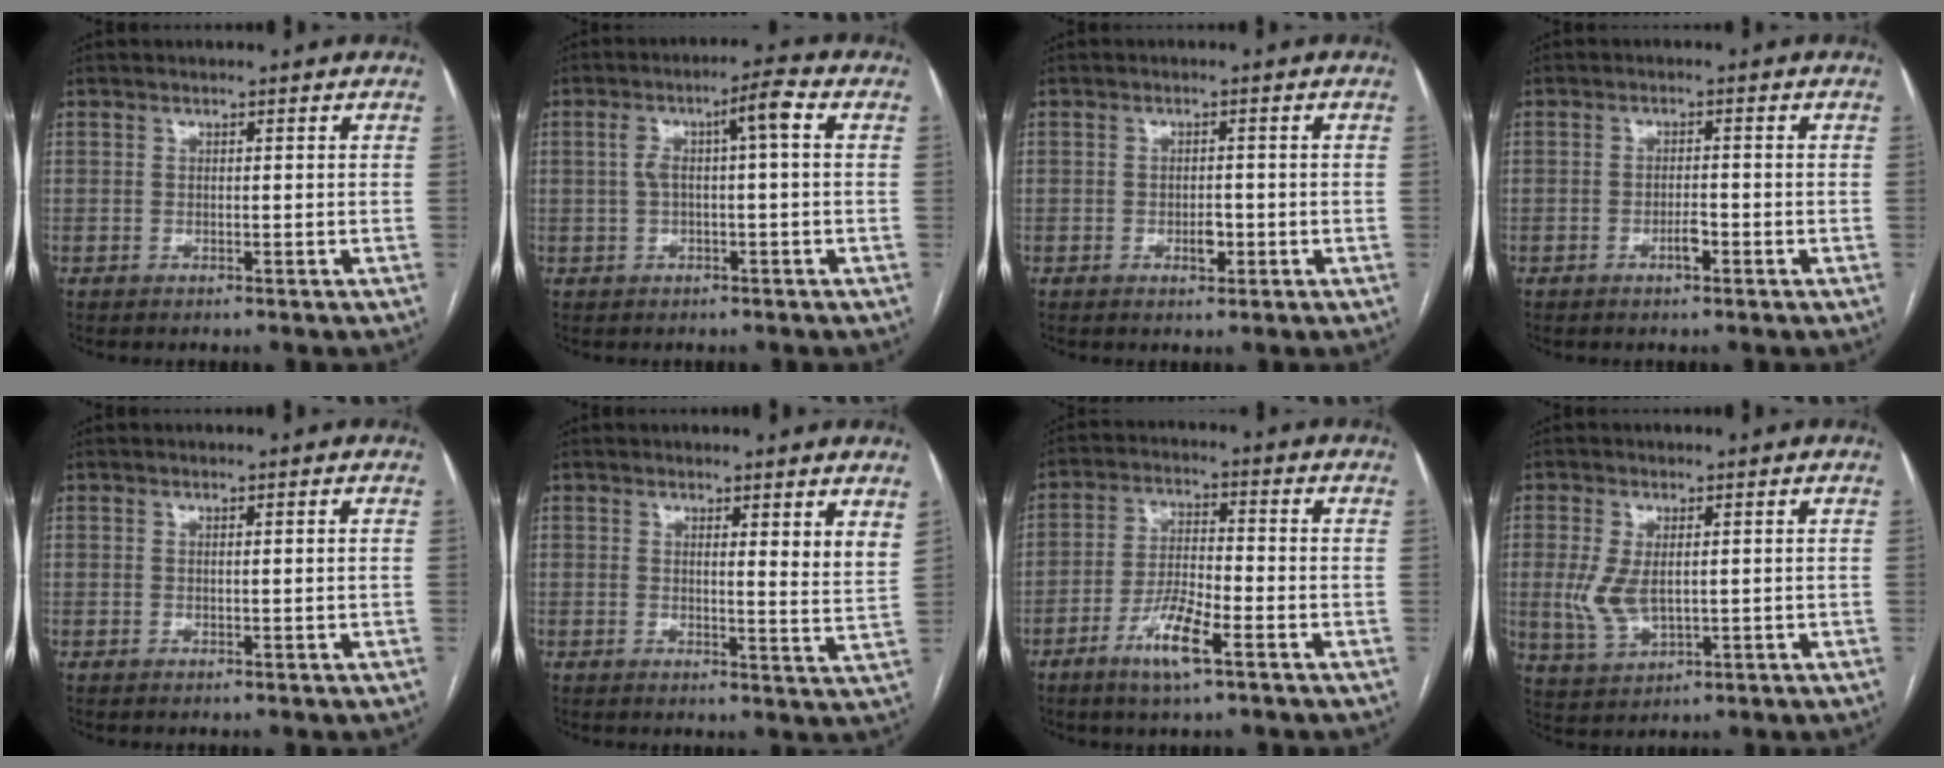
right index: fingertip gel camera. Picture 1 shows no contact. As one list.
[{"total": 5.9, "force": [0.9, 0.8, 5.8], "torque": [-0.106, 0.028, 0.017]}, {"total": 2.2, "force": [-0.7, 1.1, 1.7], "torque": [-0.029, 0.001, -0.008]}, {"total": 2.1, "force": [-1.1, 0.5, 1.7], "torque": [-0.030, 0.001, -0.019]}, {"total": 0.0}, {"total": 4.3, "force": [3.1, 0.2, 3.0], "torque": [-0.041, -0.025, 0.028]}, {"total": 7.8, "force": [-4.4, 1.1, 6.4], "torque": [-0.127, -0.006, -0.081]}, {"total": 6.0, "force": [0.3, 2.9, 5.2], "torque": [-0.120, -0.003, 0.015]}]